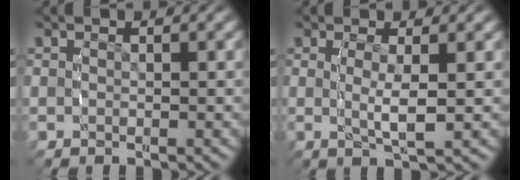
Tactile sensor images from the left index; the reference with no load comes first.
{"total": 2.8, "force": [0.1, 0.4, 2.8], "torque": [-0.057, -0.009, 0.002]}